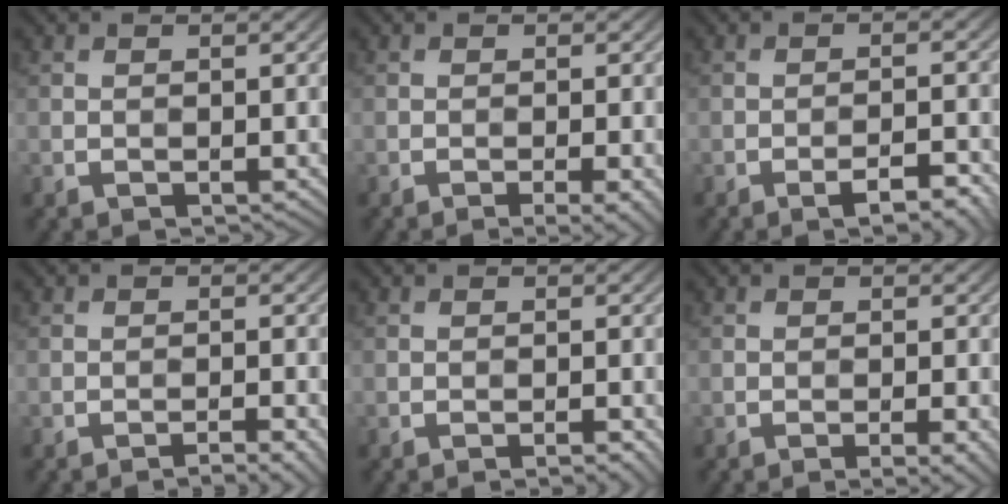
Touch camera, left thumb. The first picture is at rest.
{"total": 2.8, "force": [-1.4, 0.4, 2.3], "torque": [-0.033, 0.003, -0.023]}
{"total": 4.4, "force": [-2.8, 0.9, 3.3], "torque": [-0.051, 0.009, -0.039]}
{"total": 3.1, "force": [-2.1, 0.3, 2.2], "torque": [-0.033, 0.008, -0.035]}
{"total": 1.4, "force": [-0.8, 0.1, 1.1], "torque": [-0.014, 0.002, -0.013]}
{"total": 2.6, "force": [-1.3, 0.4, 2.2], "torque": [-0.031, 0.004, -0.020]}